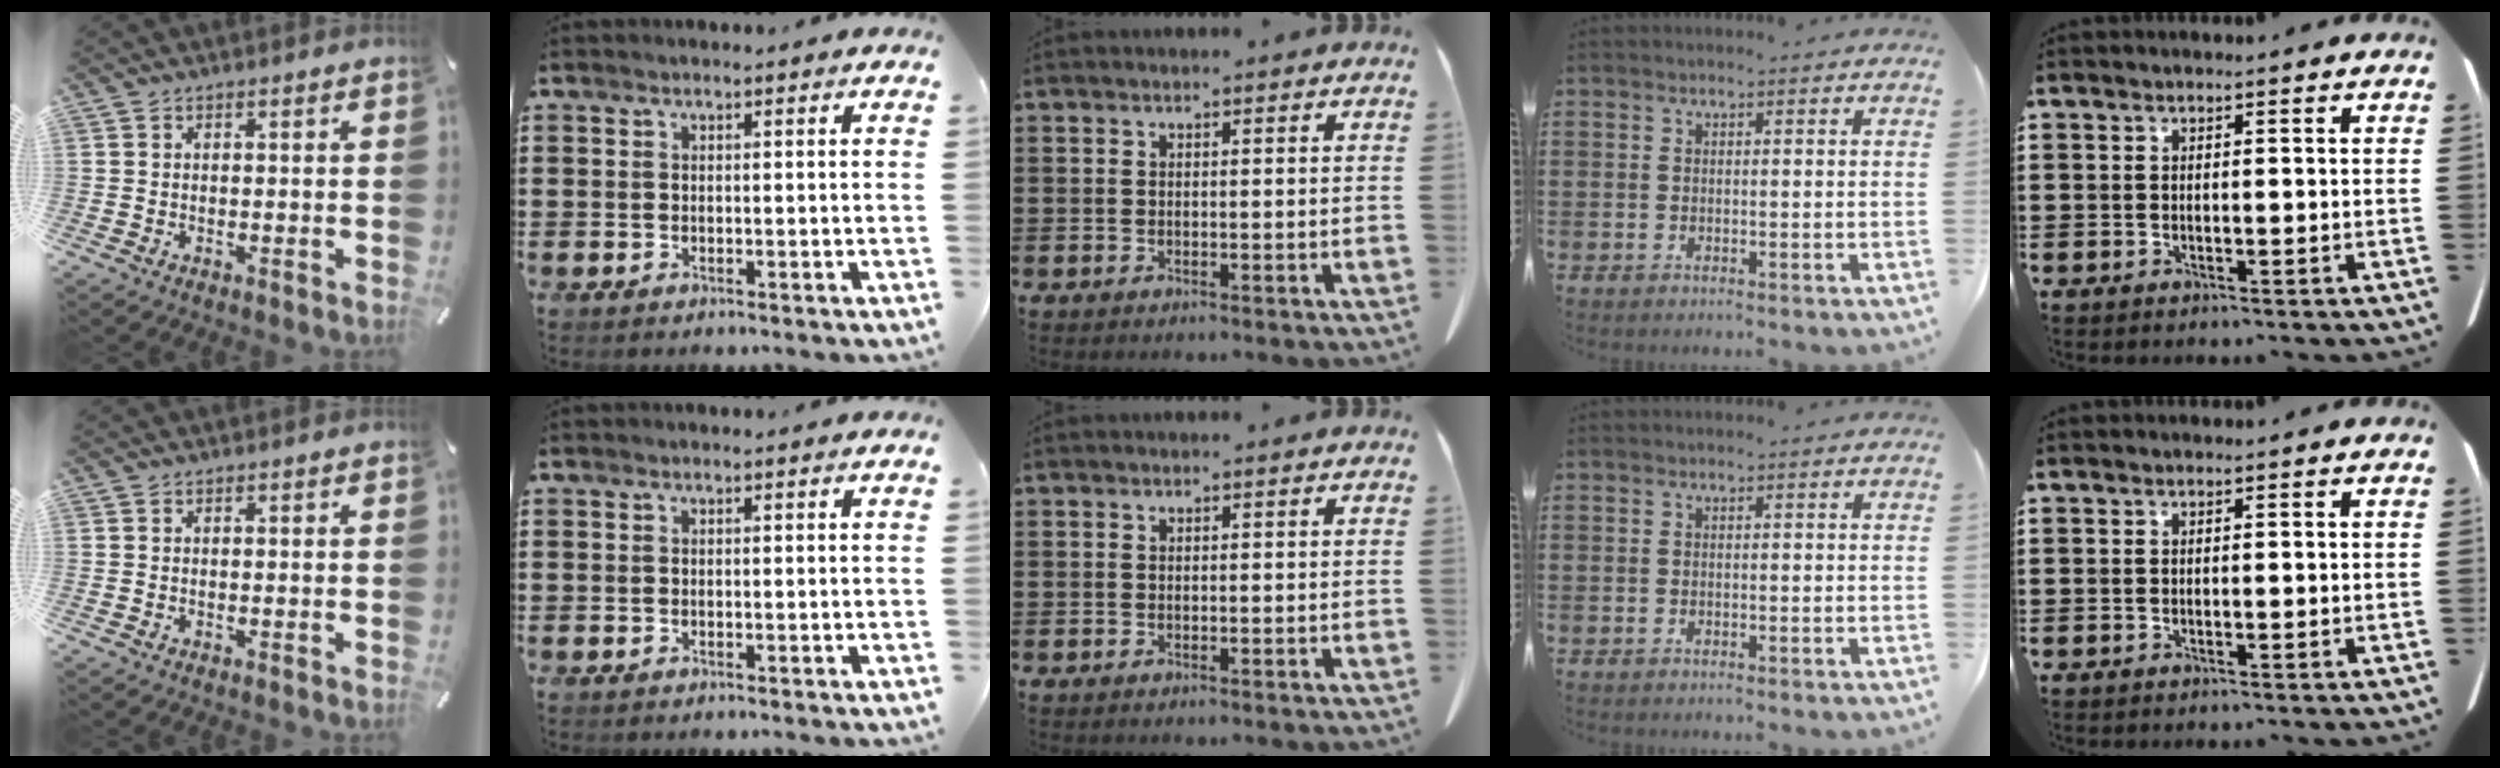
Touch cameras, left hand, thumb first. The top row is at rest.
{}